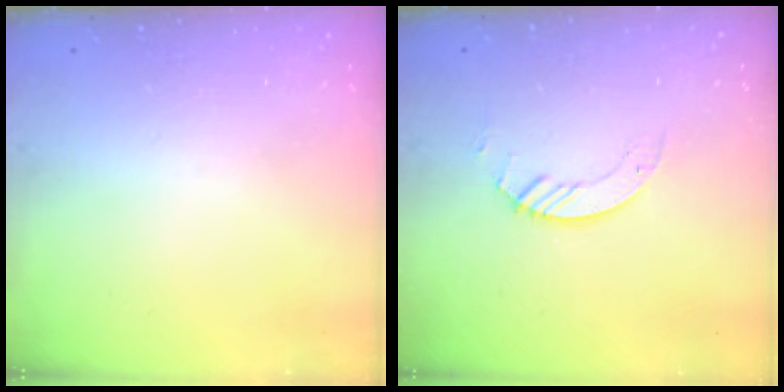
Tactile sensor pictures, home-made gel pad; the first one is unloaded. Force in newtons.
{"total": 2.9, "press": 2.9, "slide": 0.3}